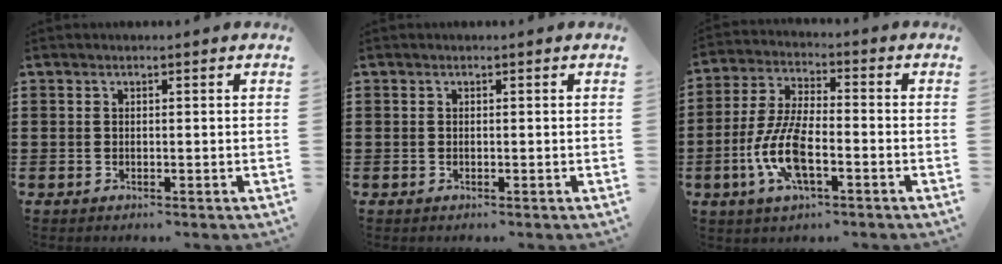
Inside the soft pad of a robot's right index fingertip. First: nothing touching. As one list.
[{"total": 0.0}, {"total": 9.5, "force": [-3.3, 3.4, 8.2], "torque": [-0.189, -0.010, -0.066]}]